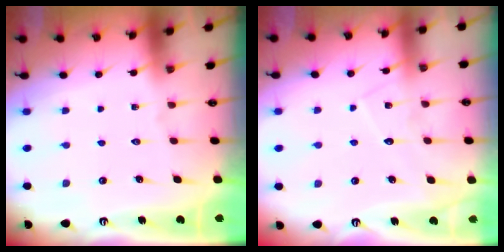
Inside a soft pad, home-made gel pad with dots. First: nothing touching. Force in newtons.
{"total": 5.9, "press": 5.9, "slide": 0.5}